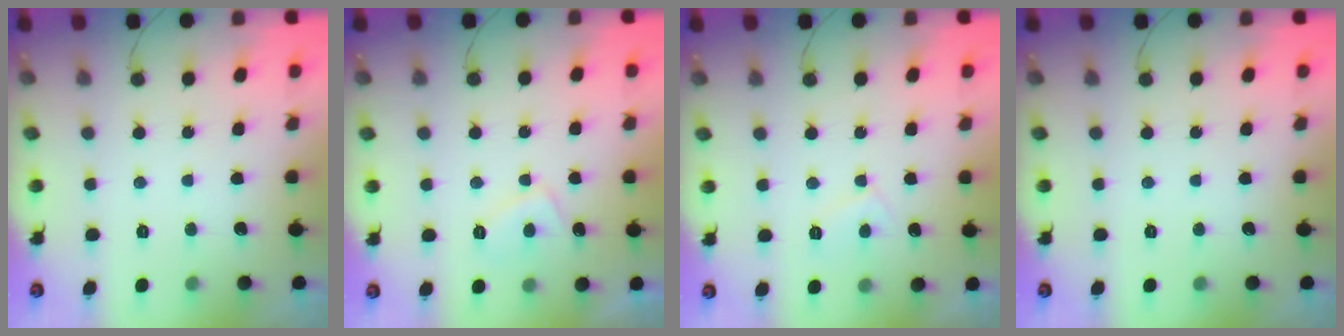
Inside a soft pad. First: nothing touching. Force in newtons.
{"total": 4.4, "press": 4.2, "slide": 1.1}
{"total": 5.5, "press": 5.5, "slide": 0.6}
{"total": 0.0}